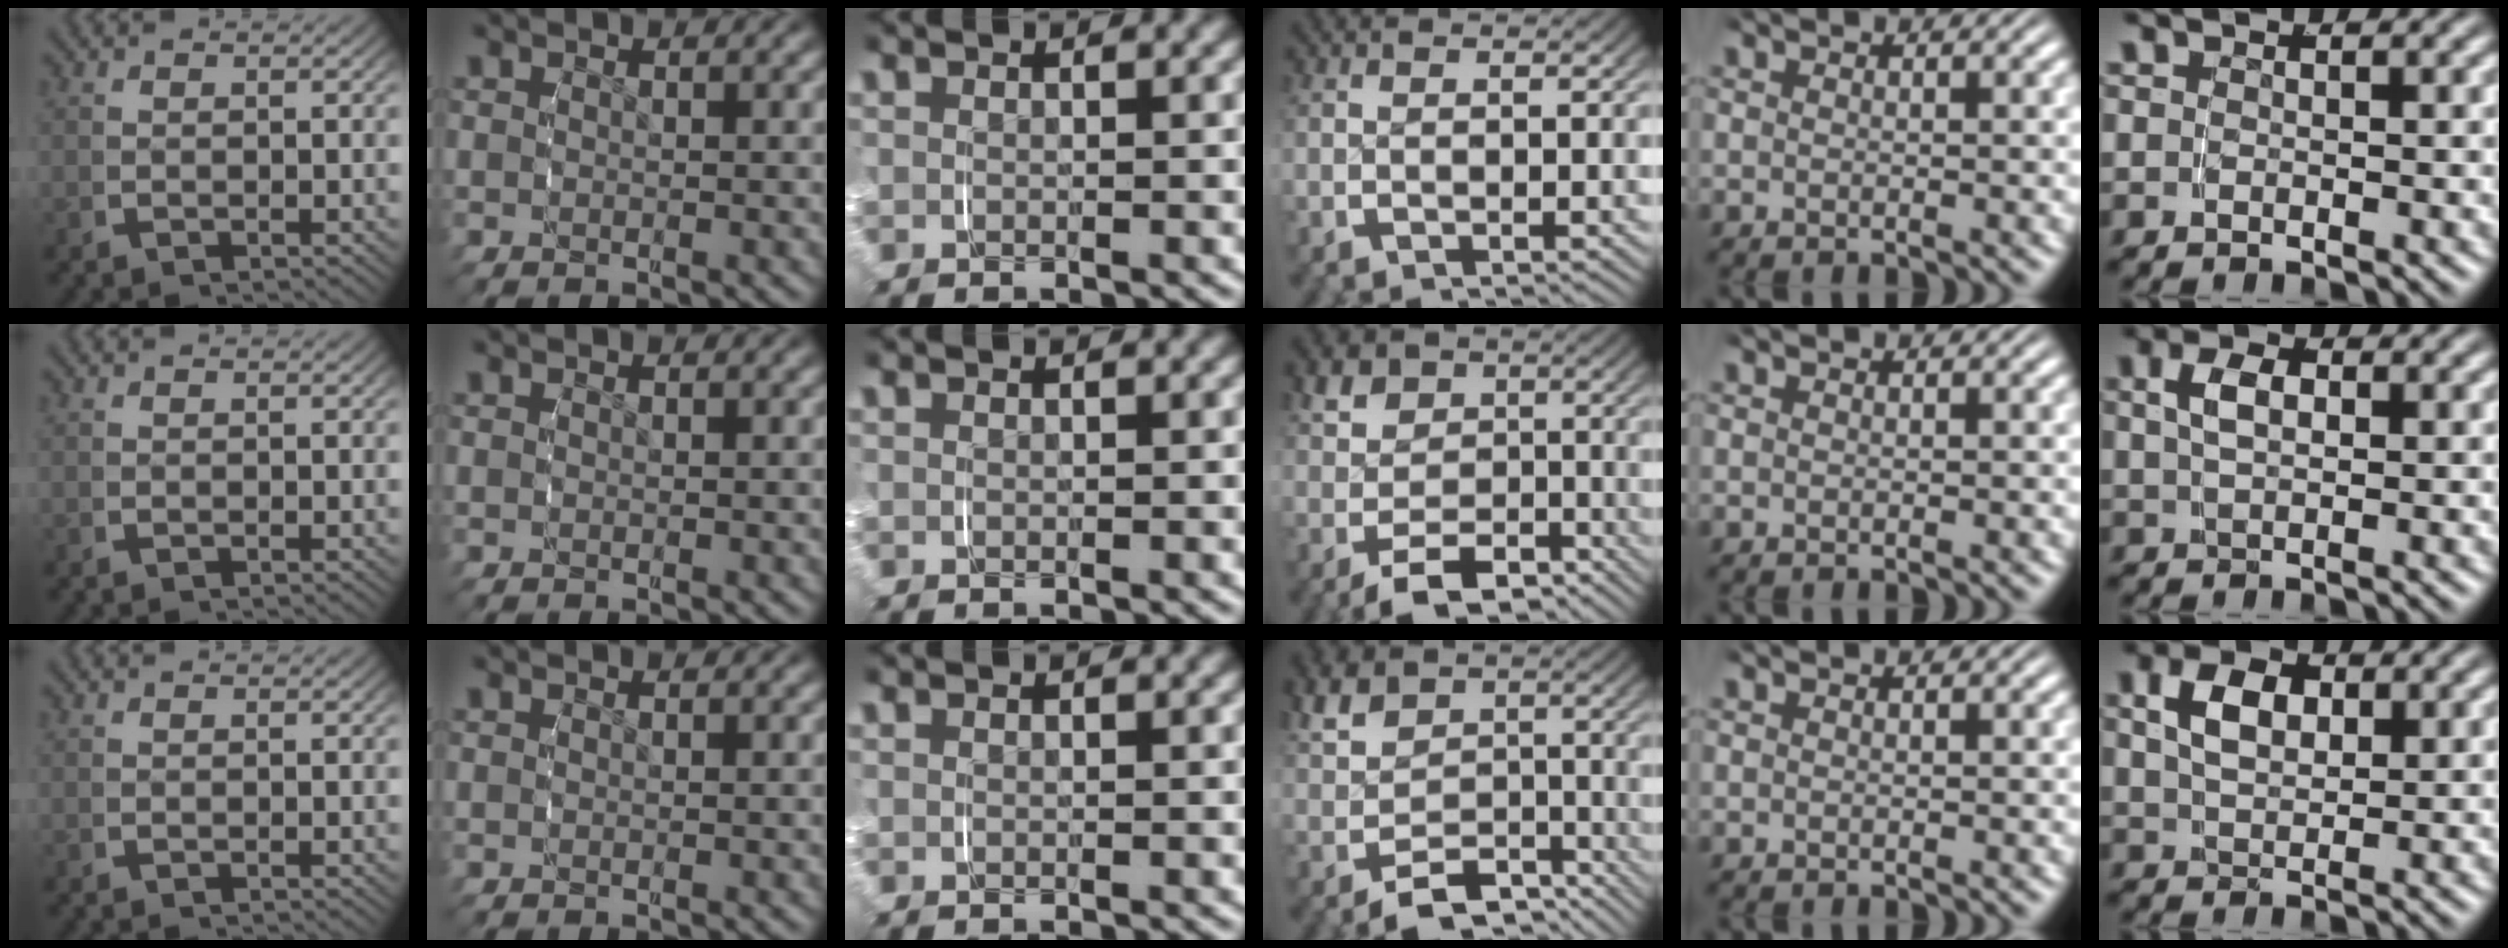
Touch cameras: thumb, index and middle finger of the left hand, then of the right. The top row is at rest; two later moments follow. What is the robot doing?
{"motion": "grasp_and_lifting", "object": "ribbon"}